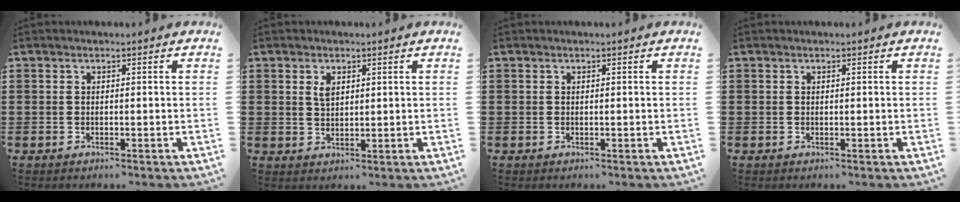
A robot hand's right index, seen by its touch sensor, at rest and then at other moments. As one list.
[{"total": 2.2, "force": [0.9, 1.2, 1.6], "torque": [-0.035, 0.004, 0.017]}, {"total": 0.0}, {"total": 0.0}]